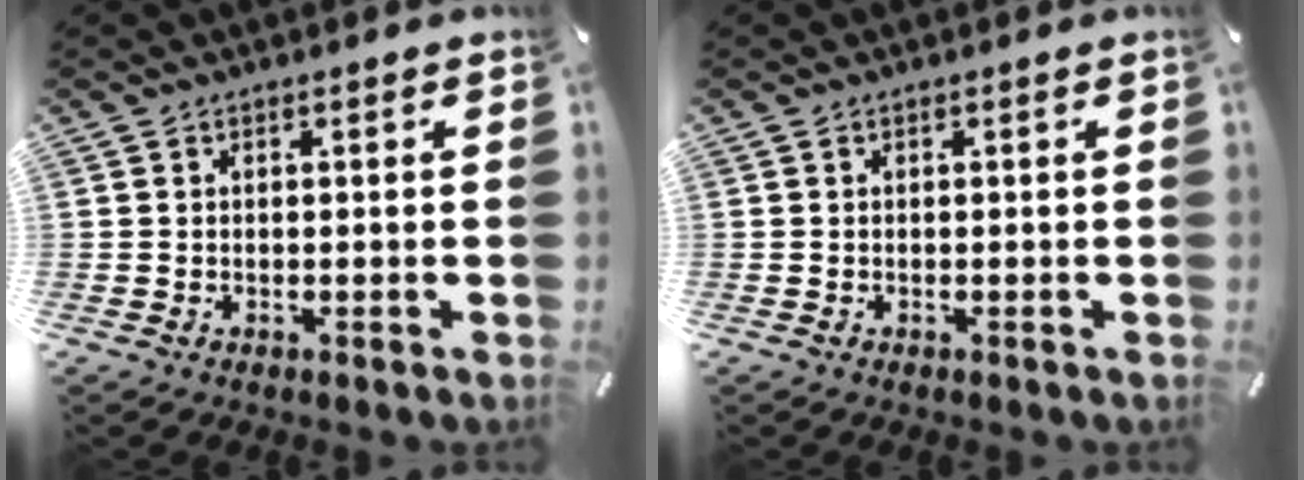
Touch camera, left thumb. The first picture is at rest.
{"total": 0.0}